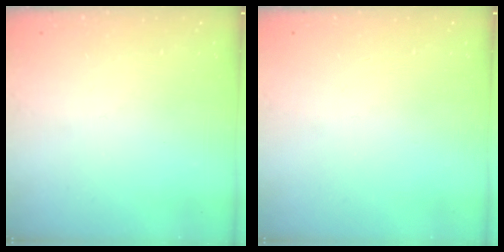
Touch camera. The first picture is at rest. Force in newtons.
{"total": 0.0}